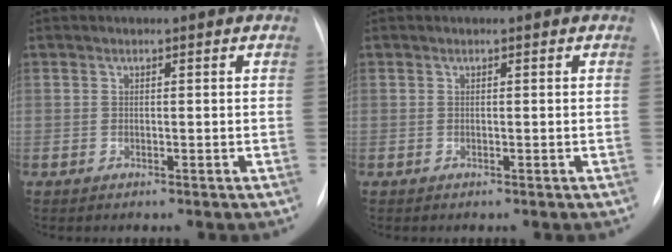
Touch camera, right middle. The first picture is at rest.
{"total": 0.0}